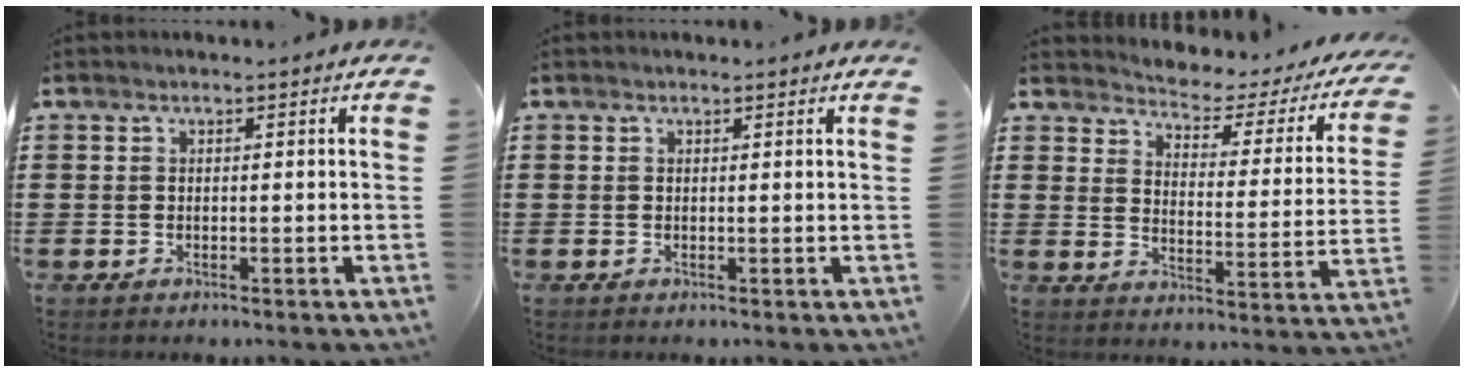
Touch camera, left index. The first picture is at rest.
{"total": 0.5, "force": [0.4, -0.1, 0.3], "torque": [-0.005, -0.001, 0.009]}
{"total": 2.8, "force": [2.5, 0.9, 0.9], "torque": [-0.029, -0.026, 0.030]}